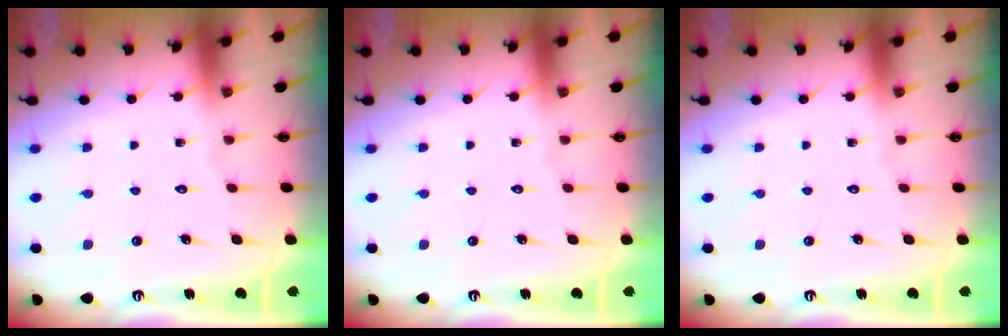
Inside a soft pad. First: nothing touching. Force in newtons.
{"total": 0.0}
{"total": 0.0}